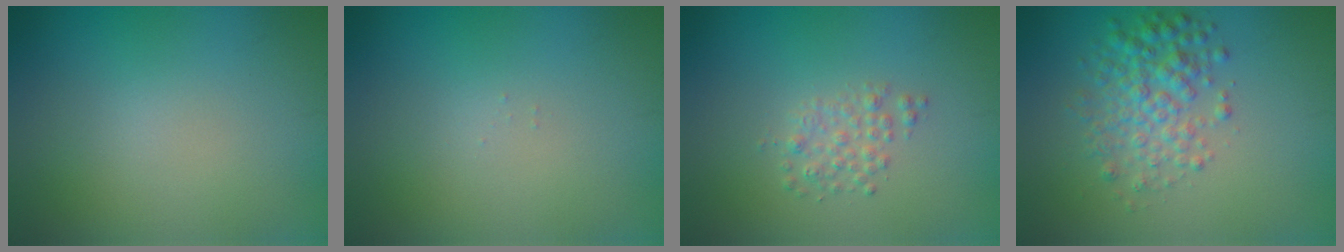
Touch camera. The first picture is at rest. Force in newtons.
{"total": 0.0}
{"total": 1.5, "press": 1.5, "slide": 0.0}
{"total": 3.7, "press": 3.7, "slide": 0.0}